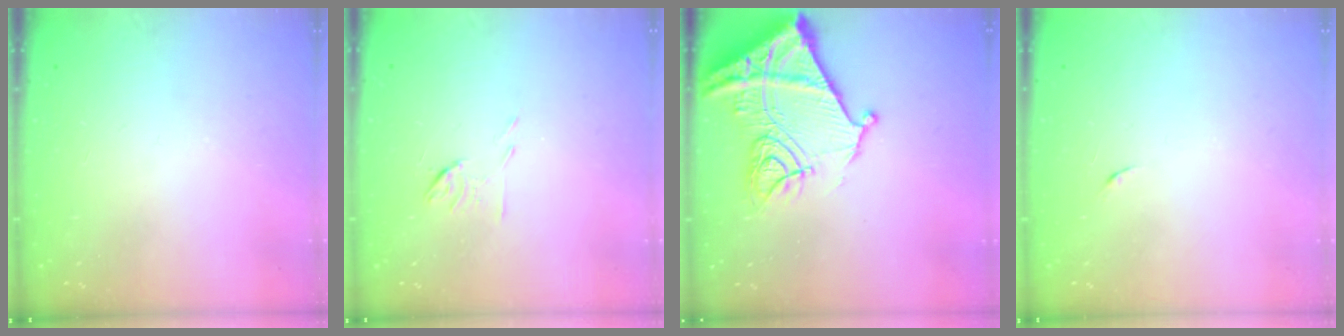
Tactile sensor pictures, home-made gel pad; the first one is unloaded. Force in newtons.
{"total": 5.3, "press": 5.2, "slide": 1.0}
{"total": 18.1, "press": 18.0, "slide": 1.9}
{"total": 4.0, "press": 3.9, "slide": 0.8}